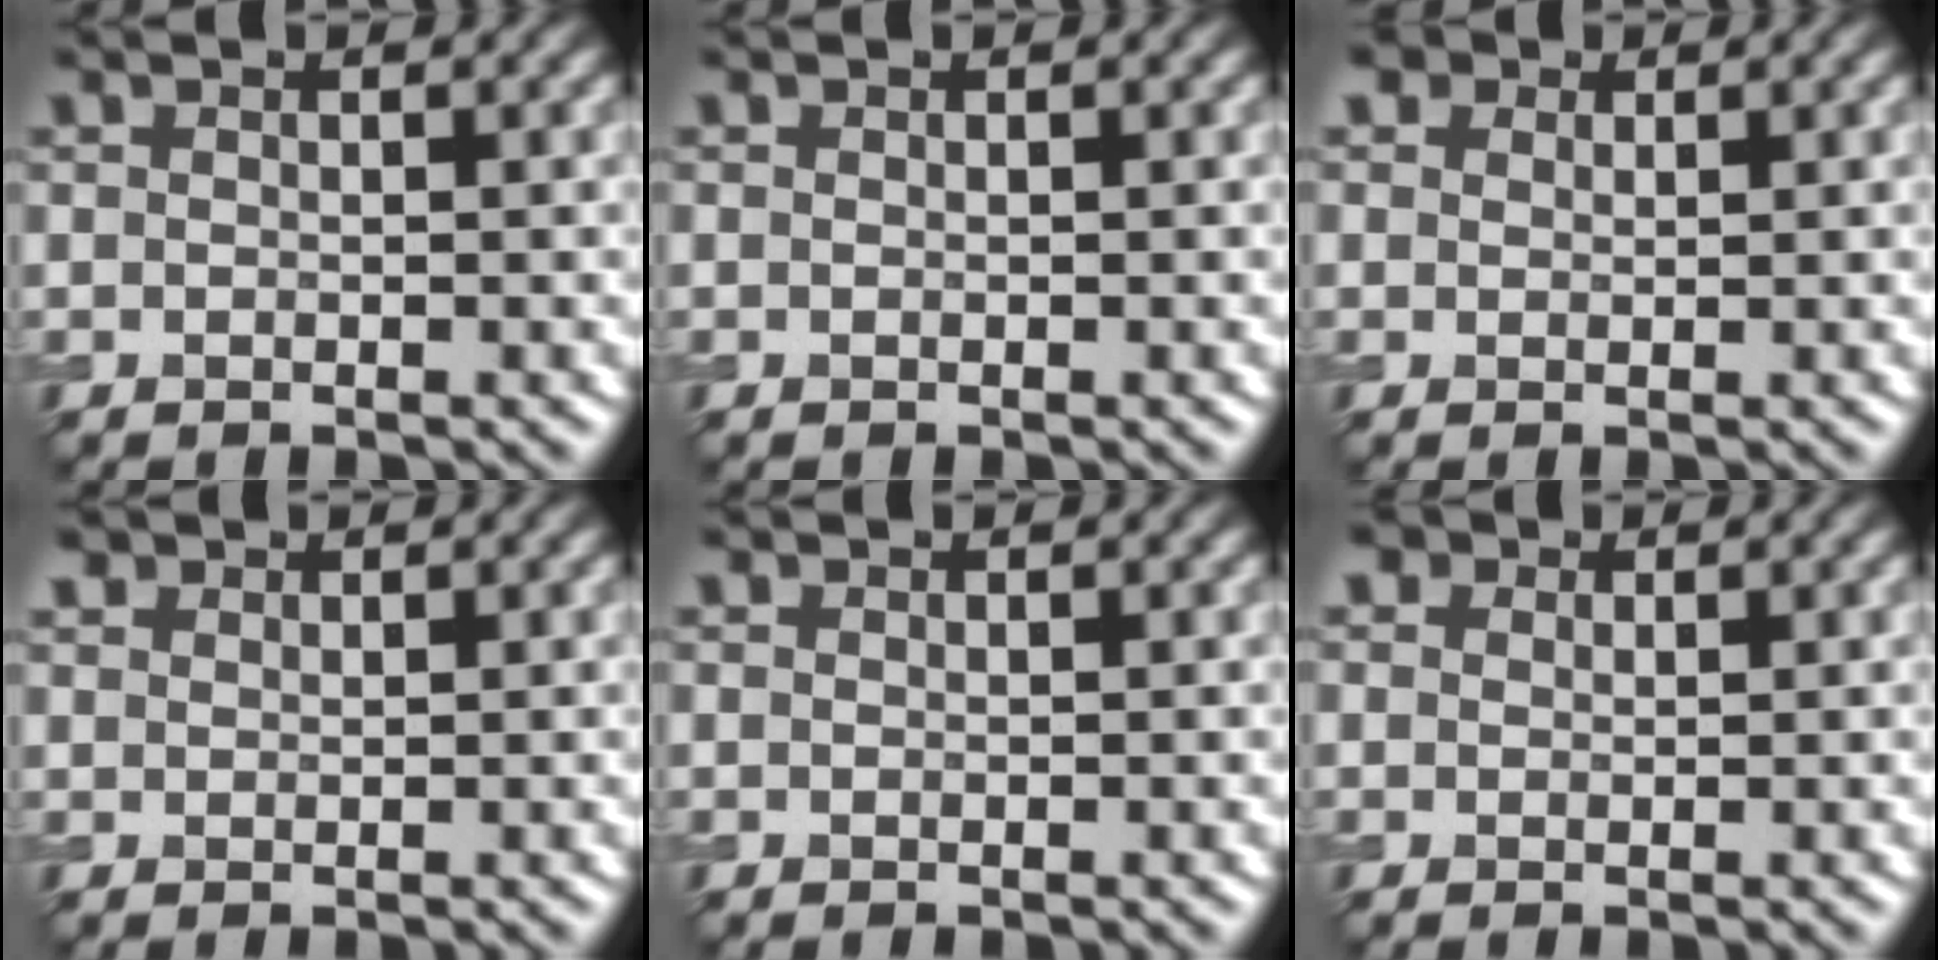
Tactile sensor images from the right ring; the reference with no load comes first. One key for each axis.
{"total": 0.0}
{"total": 2.8, "fx": 1.9, "fy": 1.8, "fz": 1.1, "tx": -0.027, "ty": 0.006, "tz": 0.011}
{"total": 1.0, "fx": 0.8, "fy": 0.5, "fz": 0.1, "tx": -0.001, "ty": 0.001, "tz": 0.016}
{"total": 0.0}
{"total": 2.4, "fx": 1.5, "fy": 1.7, "fz": 1.0, "tx": -0.018, "ty": 0.009, "tz": -0.002}